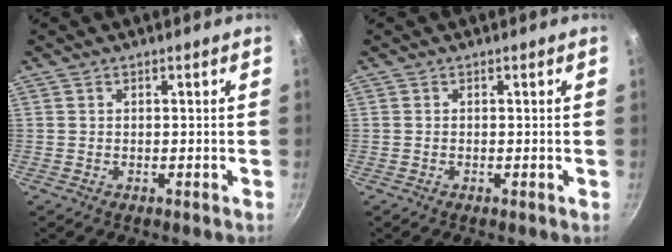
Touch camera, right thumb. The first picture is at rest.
{"total": 0.0}